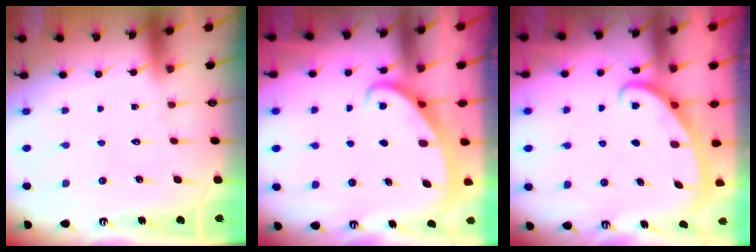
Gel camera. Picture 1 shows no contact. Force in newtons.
{"total": 2.6, "press": 2.6, "slide": 0.4}
{"total": 2.5, "press": 2.5, "slide": 0.4}